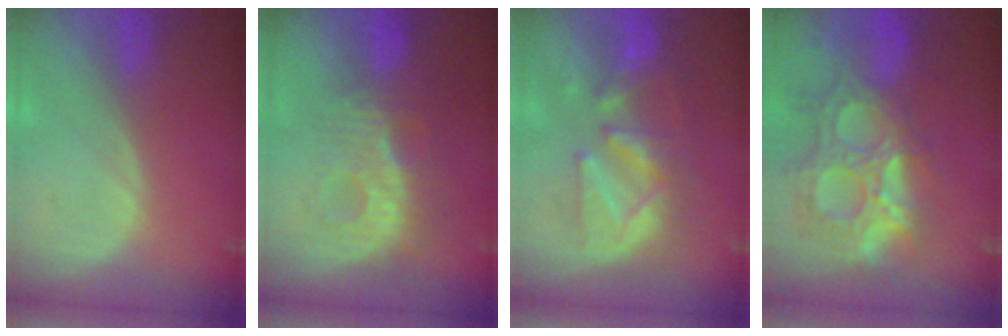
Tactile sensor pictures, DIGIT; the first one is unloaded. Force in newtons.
{"total": 9.2, "press": 8.5, "slide": 3.5}
{"total": 9.0, "press": 9.0, "slide": 0.4}
{"total": 14.5, "press": 12.1, "slide": 7.9}